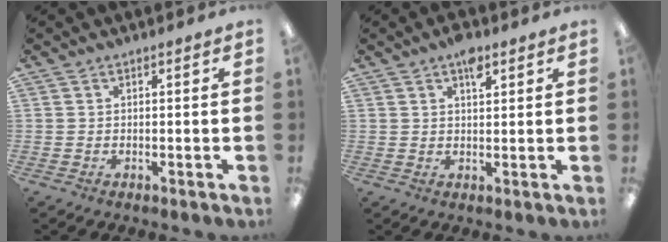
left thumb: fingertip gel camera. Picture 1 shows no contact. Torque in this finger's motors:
{"motor_torque": [3.63, 0.13, 0.85, -0.22, 0.08]}